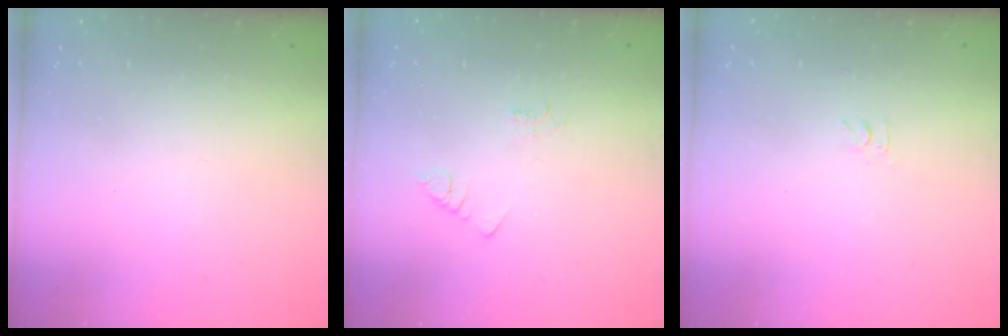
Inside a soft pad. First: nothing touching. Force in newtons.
{"total": 1.9, "press": 1.9, "slide": 0.3}
{"total": 2.8, "press": 2.8, "slide": 0.4}